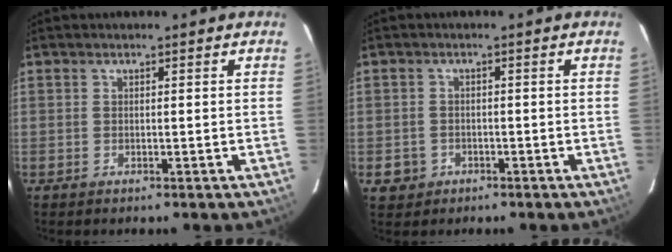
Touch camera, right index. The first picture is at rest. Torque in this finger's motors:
{"motor_torque": [-0.10, 0.11, -0.58, -0.21]}